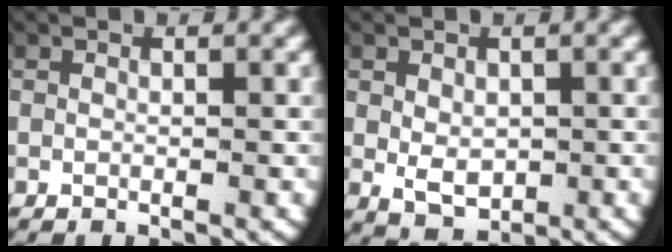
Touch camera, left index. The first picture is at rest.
{"total": 3.4, "force": [-0.8, 2.4, 2.2], "torque": [-0.051, -0.026, 0.005]}